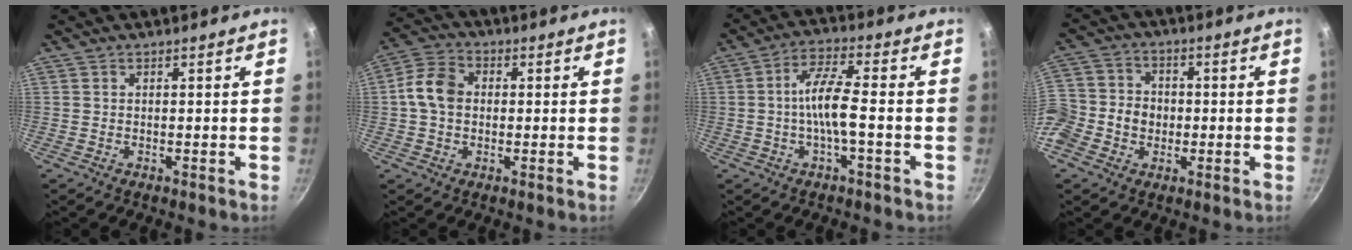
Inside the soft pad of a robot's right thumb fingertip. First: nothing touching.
{"total": 8.1, "force": [0.3, 6.2, 5.2], "torque": [-0.087, 0.019, -0.008]}
{"total": 7.5, "force": [-1.3, 1.5, 7.2], "torque": [-0.146, 0.026, -0.033]}
{"total": 14.3, "force": [-2.8, 12.2, 6.8], "torque": [-0.135, 0.035, -0.065]}